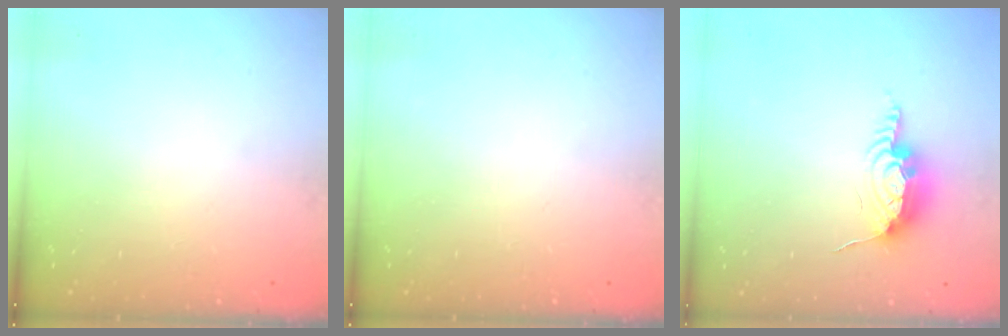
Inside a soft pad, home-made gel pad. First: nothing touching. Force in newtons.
{"total": 0.0}
{"total": 10.8, "press": 10.8, "slide": 0.7}